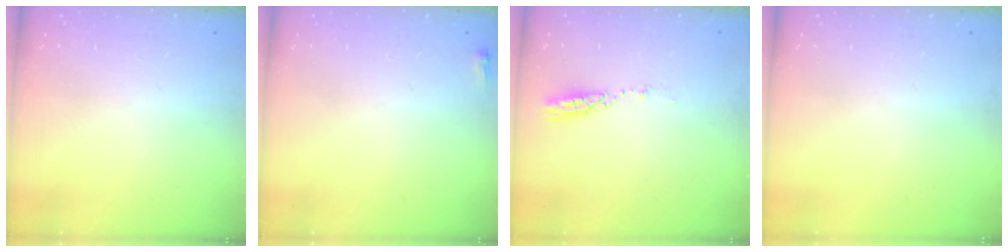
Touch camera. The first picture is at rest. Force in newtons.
{"total": 2.0, "press": 2.0, "slide": 0.5}
{"total": 3.8, "press": 3.8, "slide": 0.4}
{"total": 0.0}